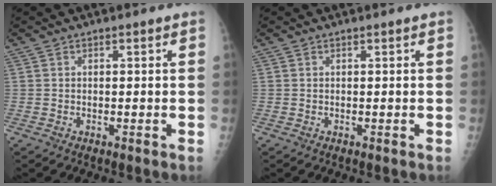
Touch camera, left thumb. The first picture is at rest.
{"total": 0.0}